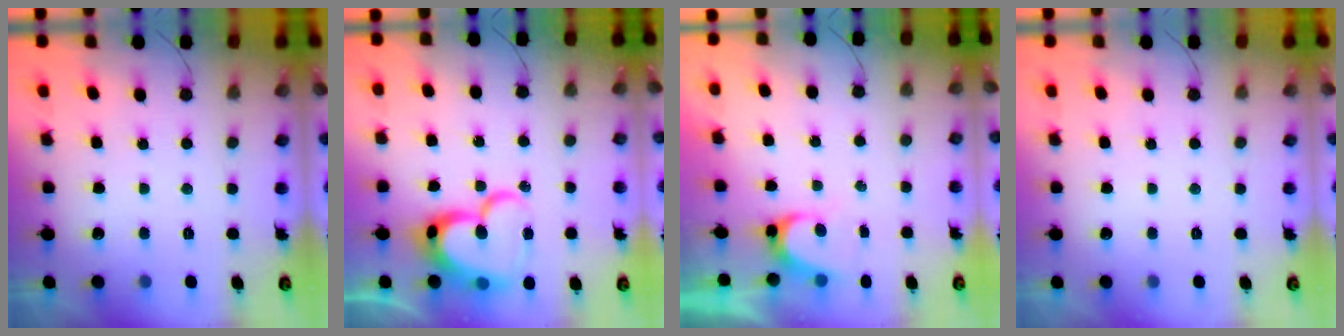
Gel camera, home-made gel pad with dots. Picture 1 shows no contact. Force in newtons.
{"total": 20.2, "press": 20.1, "slide": 2.3}
{"total": 3.3, "press": 3.3, "slide": 0.3}
{"total": 0.0}